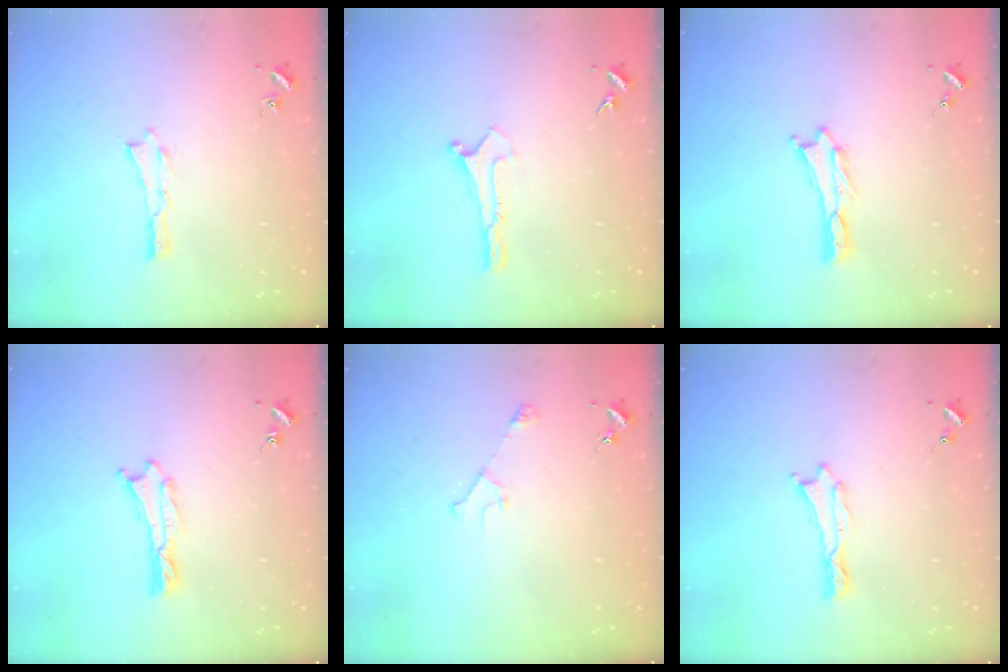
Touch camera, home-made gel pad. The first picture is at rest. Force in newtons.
{"total": 0.0}
{"total": 0.0}
{"total": 0.0}
{"total": 2.9, "press": 2.9, "slide": 0.3}
{"total": 0.0}